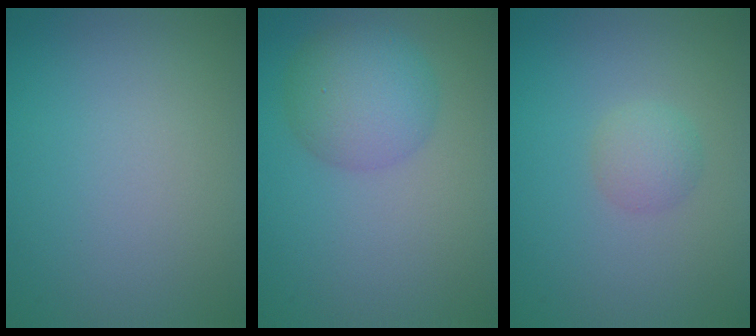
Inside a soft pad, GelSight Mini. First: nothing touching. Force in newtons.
{"total": 4.8, "press": 4.8, "slide": 0.1}
{"total": 1.6, "press": 1.6, "slide": 0.1}